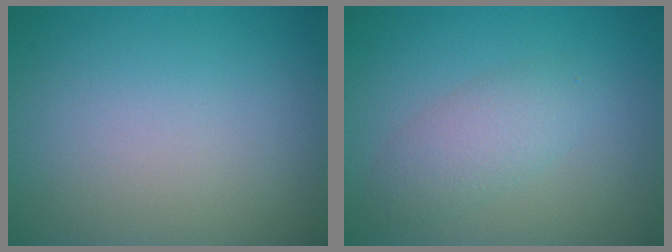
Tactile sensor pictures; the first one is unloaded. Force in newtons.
{"total": 2.8, "press": 2.8, "slide": 0.1}